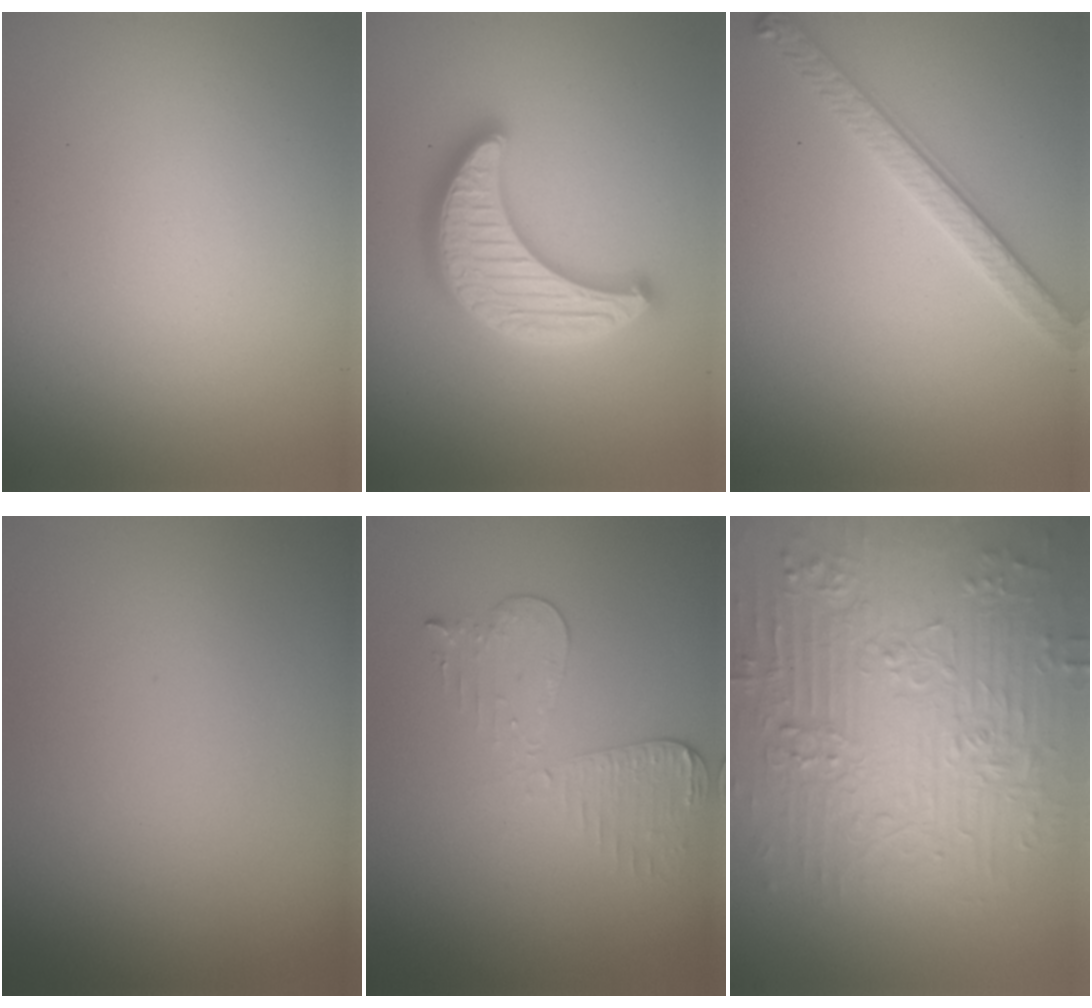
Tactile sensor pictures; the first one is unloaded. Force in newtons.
{"total": 5.1, "press": 5.0, "slide": 1.0}
{"total": 2.8, "press": 2.6, "slide": 1.1}
{"total": 0.0}
{"total": 2.9, "press": 2.7, "slide": 1.2}
{"total": 9.2, "press": 6.8, "slide": 6.2}